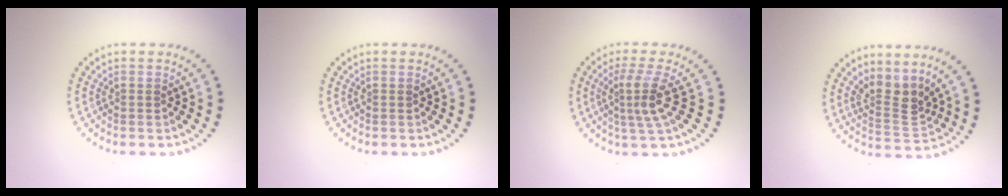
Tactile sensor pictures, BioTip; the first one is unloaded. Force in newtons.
{"total": 0.0}
{"total": 3.2, "press": 2.2, "slide": 2.3}
{"total": 3.2, "press": 2.4, "slide": 2.0}